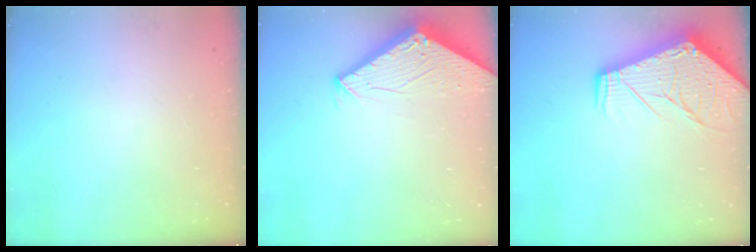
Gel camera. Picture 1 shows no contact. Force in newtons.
{"total": 2.9, "press": 2.9, "slide": 0.2}
{"total": 13.1, "press": 13.0, "slide": 1.7}